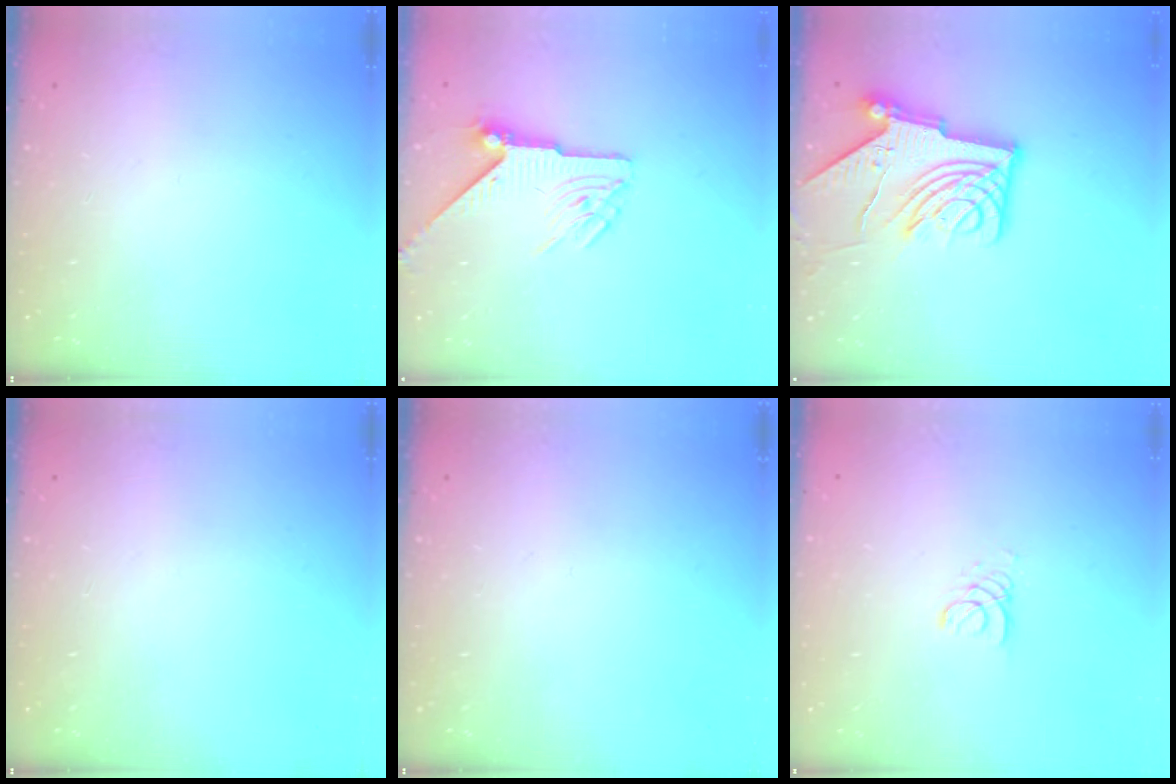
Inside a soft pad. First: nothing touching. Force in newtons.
{"total": 6.2, "press": 6.2, "slide": 0.2}
{"total": 13.9, "press": 13.8, "slide": 1.6}
{"total": 0.0}
{"total": 0.0}
{"total": 2.6, "press": 2.6, "slide": 0.2}